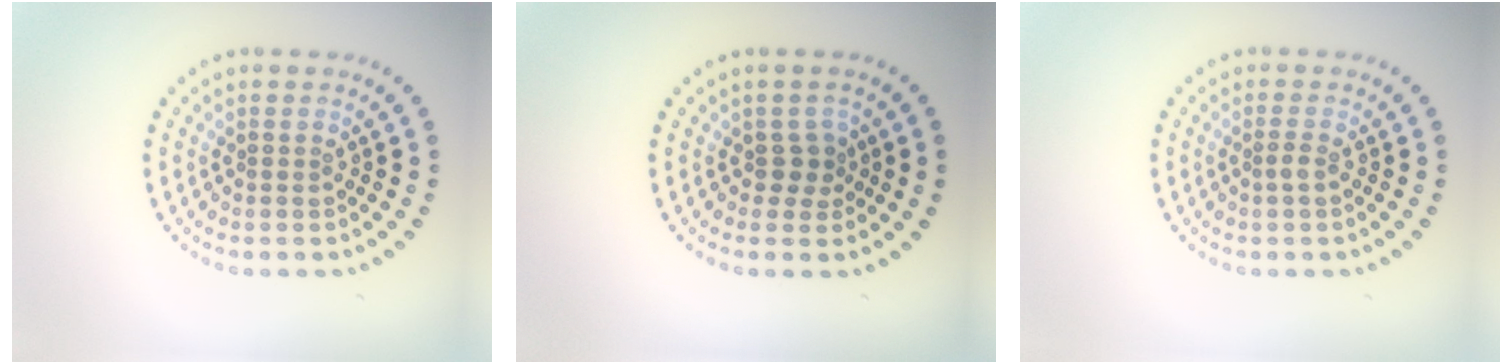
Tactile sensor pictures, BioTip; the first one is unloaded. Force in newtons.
{"total": 1.6, "press": 1.3, "slide": 0.9}
{"total": 0.9, "press": 0.6, "slide": 0.6}